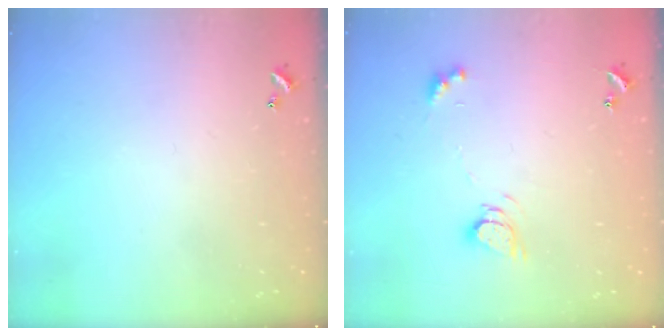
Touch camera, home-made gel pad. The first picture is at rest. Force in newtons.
{"total": 5.9, "press": 5.9, "slide": 0.5}